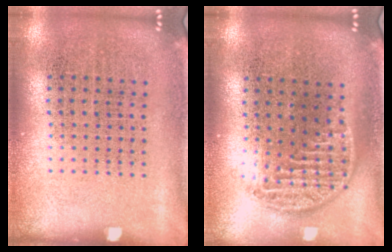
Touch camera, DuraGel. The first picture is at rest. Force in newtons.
{"total": 1.4, "press": 1.2, "slide": 0.7}